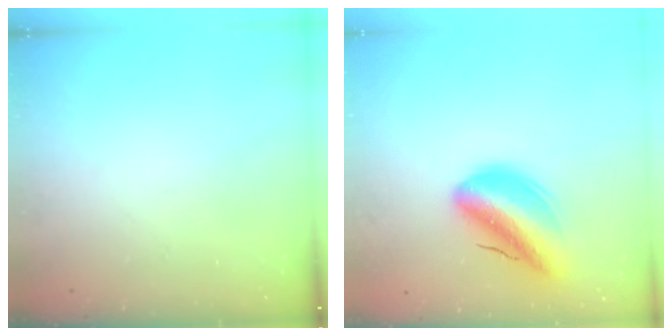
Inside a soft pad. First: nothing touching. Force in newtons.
{"total": 13.9, "press": 13.2, "slide": 4.3}